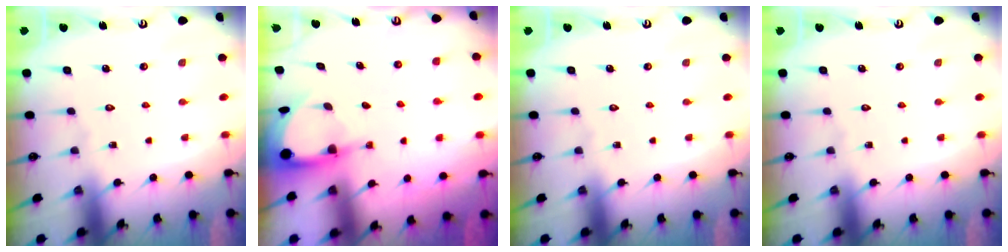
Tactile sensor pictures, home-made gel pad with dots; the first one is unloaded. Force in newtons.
{"total": 3.9, "press": 3.9, "slide": 0.2}
{"total": 0.0}
{"total": 0.0}